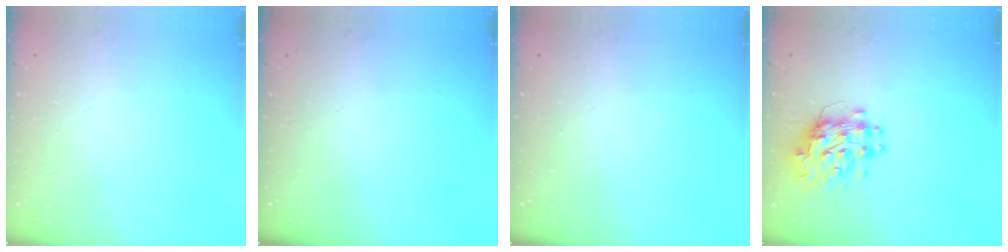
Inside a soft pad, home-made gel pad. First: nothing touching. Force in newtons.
{"total": 0.0}
{"total": 0.0}
{"total": 9.9, "press": 9.9, "slide": 0.9}